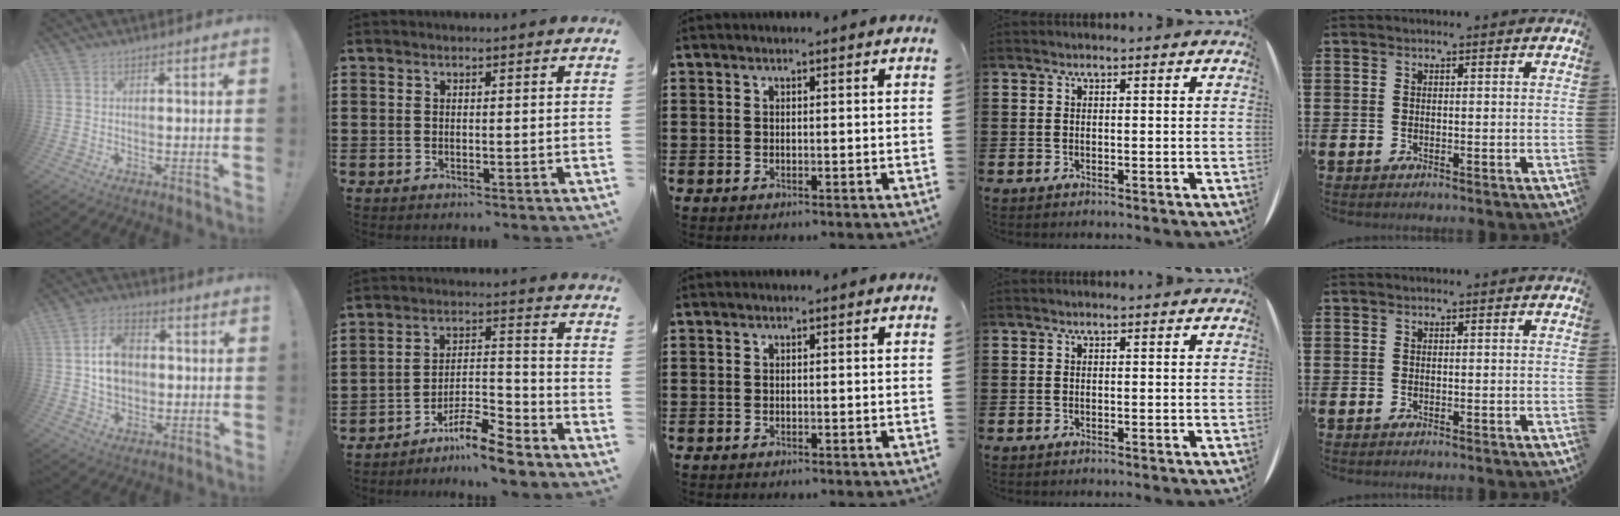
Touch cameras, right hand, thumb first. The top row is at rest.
{"thumb": {"total": 11.5, "force": [0.9, 9.1, 6.9], "torque": [-0.097, 0.014, 0.023]}, "index": {"total": 8.3, "force": [-7.1, 1.5, 3.9], "torque": [-0.064, 0.022, -0.132]}}